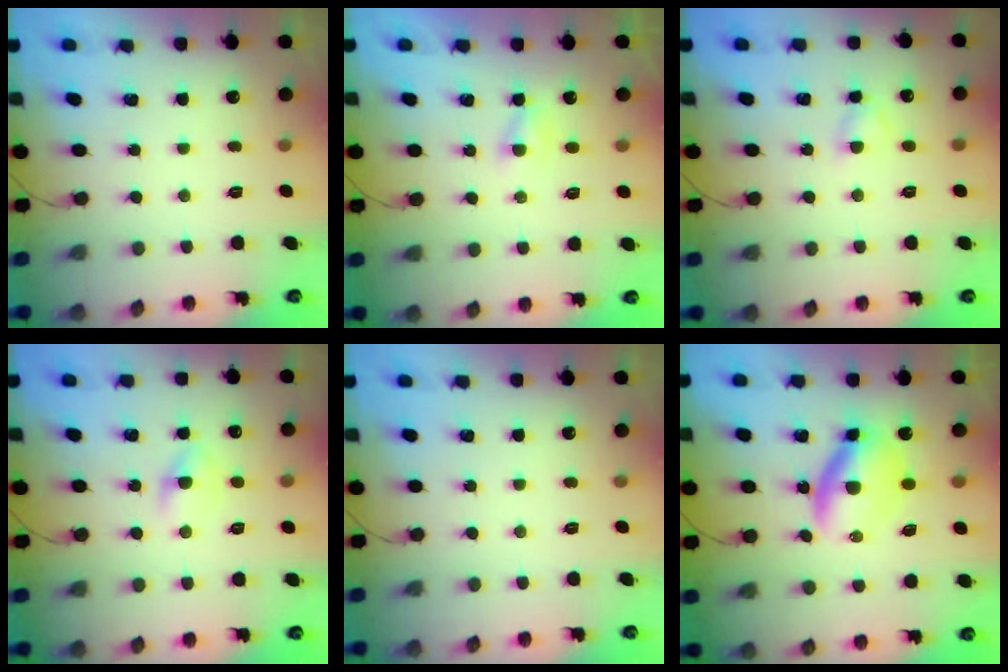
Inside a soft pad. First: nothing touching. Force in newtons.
{"total": 1.3, "press": 1.1, "slide": 0.8}
{"total": 2.8, "press": 2.7, "slide": 0.8}
{"total": 2.8, "press": 2.6, "slide": 1.2}
{"total": 0.0}
{"total": 6.9, "press": 6.7, "slide": 1.7}